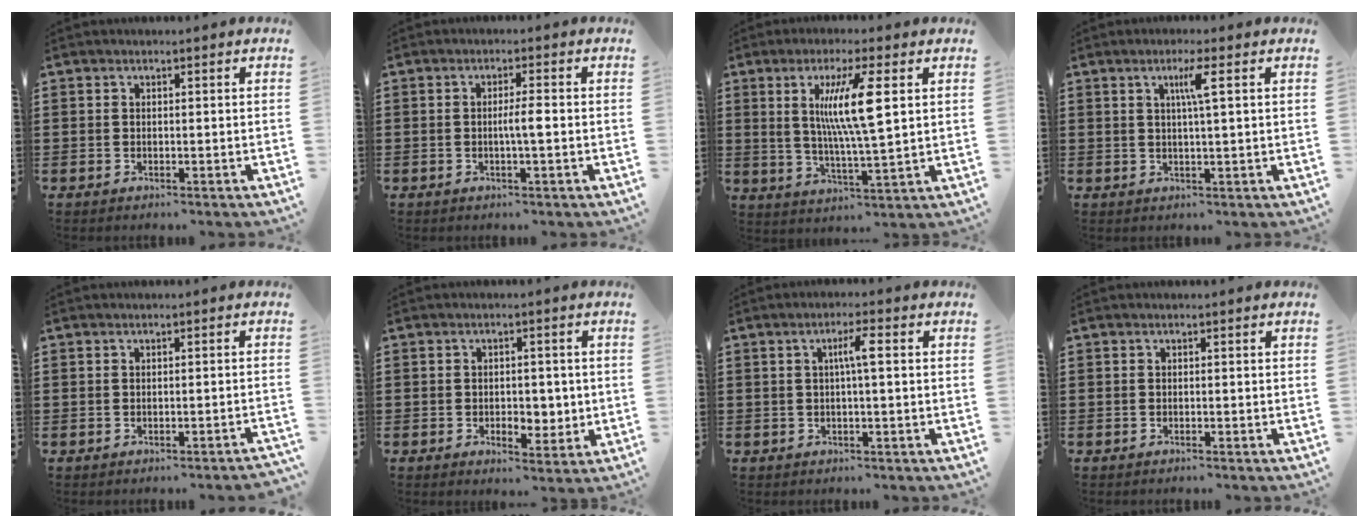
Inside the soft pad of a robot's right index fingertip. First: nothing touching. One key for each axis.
{"total": 2.7, "fx": -0.4, "fy": 0.1, "fz": 2.6, "tx": -0.048, "ty": -0.002, "tz": -0.009}
{"total": 9.9, "fx": 2.8, "fy": 1.1, "fz": 9.5, "tx": -0.186, "ty": 0.003, "tz": 0.042}
{"total": 3.4, "fx": 1.1, "fy": -0.3, "fz": 3.2, "tx": -0.065, "ty": -0.003, "tz": 0.014}
{"total": 0.7, "fx": -0.6, "fy": 0.0, "fz": 0.4, "tx": -0.009, "ty": -0.003, "tz": -0.011}
{"total": 3.6, "fx": -0.3, "fy": 2.5, "fz": 2.6, "tx": -0.038, "ty": 0.001, "tz": -0.011}
{"total": 3.2, "fx": 0.2, "fy": 0.2, "fz": 3.2, "tx": -0.060, "ty": 0.002, "tz": 0.000}
{"total": 0.0}